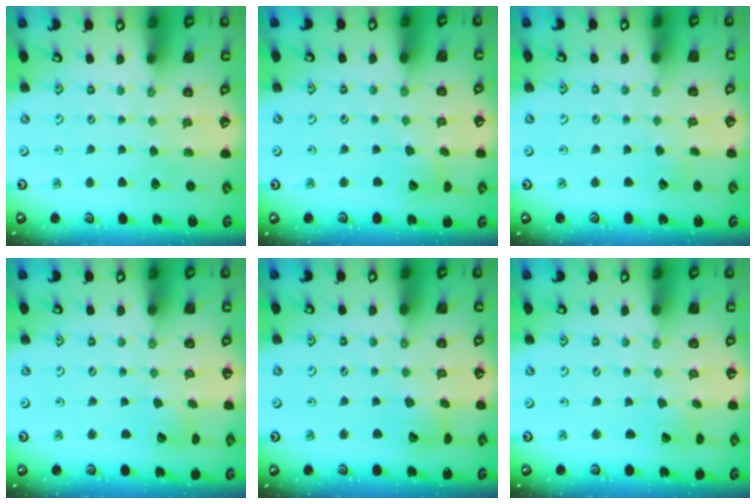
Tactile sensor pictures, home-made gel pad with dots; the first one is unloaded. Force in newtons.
{"total": 3.4, "press": 3.3, "slide": 0.5}
{"total": 2.2, "press": 2.2, "slide": 0.2}
{"total": 2.4, "press": 2.4, "slide": 0.3}
{"total": 4.9, "press": 4.9, "slide": 0.6}
{"total": 1.5, "press": 1.5, "slide": 0.2}